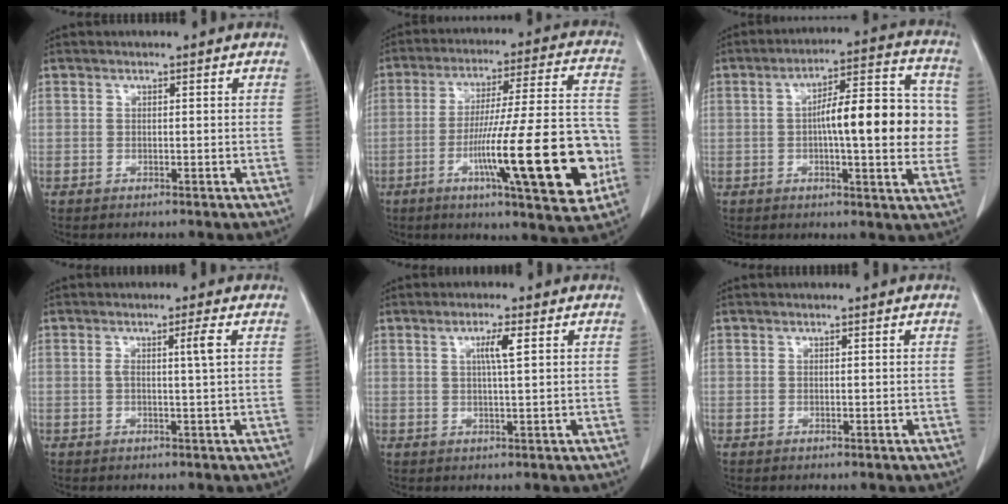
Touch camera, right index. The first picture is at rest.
{"total": 21.5, "force": [-6.6, 2.1, 20.4], "torque": [-0.286, 0.002, -0.093]}
{"total": 15.1, "force": [0.0, 3.7, 14.6], "torque": [-0.208, 0.031, -0.002]}
{"total": 2.5, "force": [0.5, -0.6, 2.4], "torque": [-0.044, 0.001, 0.010]}
{"total": 3.2, "force": [1.0, -0.2, 3.0], "torque": [-0.055, 0.000, 0.017]}
{"total": 0.0}